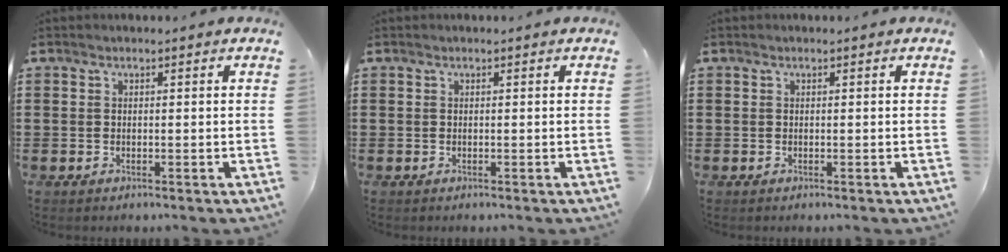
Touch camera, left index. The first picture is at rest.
{"total": 0.0}
{"total": 0.0}